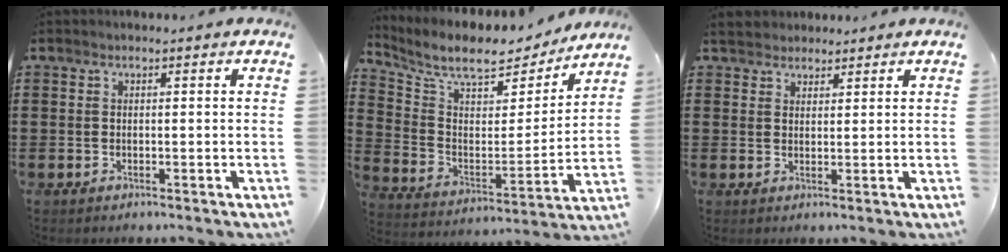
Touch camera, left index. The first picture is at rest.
{"total": 8.7, "force": [7.5, 2.7, 3.5], "torque": [-0.100, -0.047, 0.125]}
{"total": 2.3, "force": [2.1, 1.0, -0.1], "torque": [-0.006, 0.006, 0.040]}